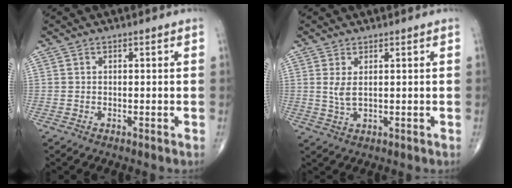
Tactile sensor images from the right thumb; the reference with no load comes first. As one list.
[{"total": 2.7, "force": [0.9, 1.0, 2.4], "torque": [-0.053, -0.007, 0.024]}]